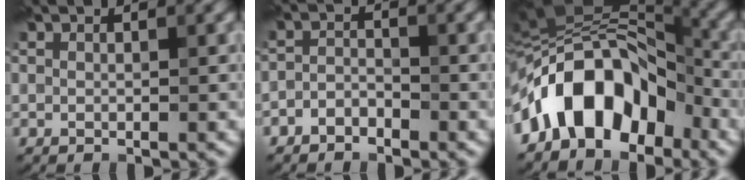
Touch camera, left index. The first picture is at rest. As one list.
[{"total": 1.9, "force": [-1.8, 0.7, 0.1], "torque": [0.023, 0.011, -0.045]}, {"total": 11.6, "force": [-5.8, 6.4, 7.7], "torque": [-0.111, 0.024, -0.114]}]